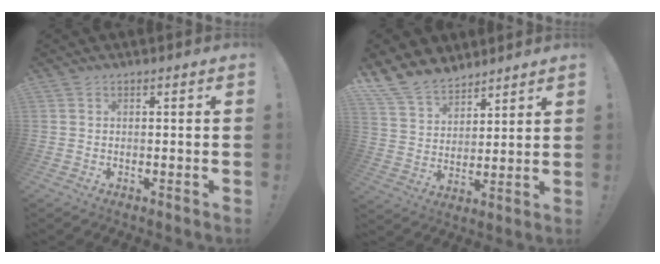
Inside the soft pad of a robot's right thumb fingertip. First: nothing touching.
{"total": 11.8, "force": [9.6, 6.3, 2.7], "torque": [-0.070, -0.069, 0.190]}